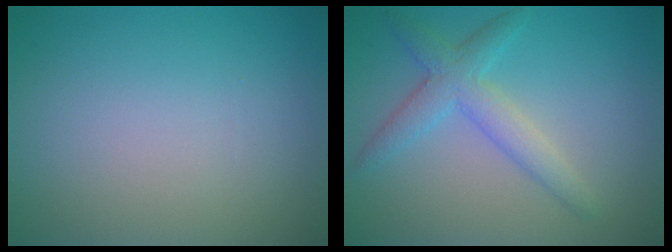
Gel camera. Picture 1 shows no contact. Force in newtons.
{"total": 3.4, "press": 3.4, "slide": 0.1}